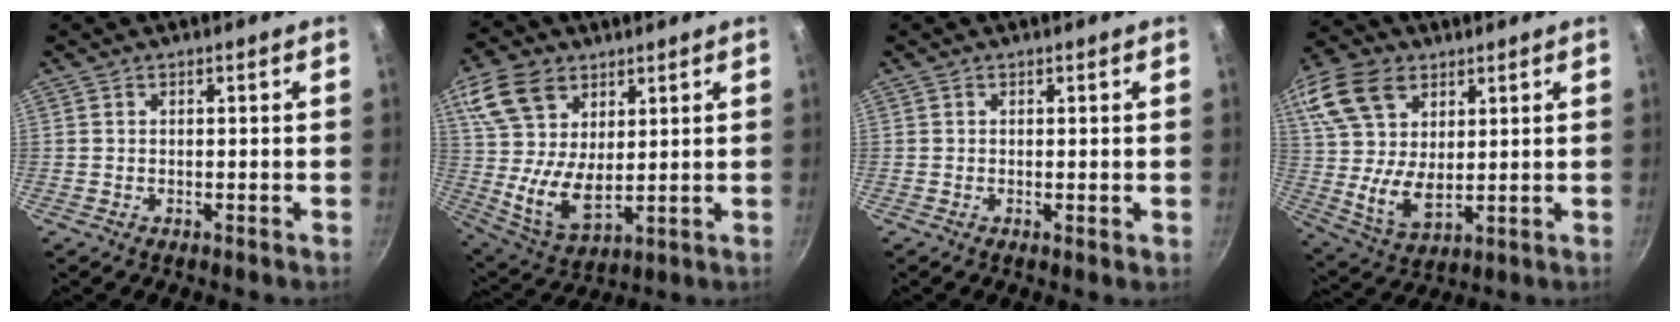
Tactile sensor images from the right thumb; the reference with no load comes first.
{"total": 15.6, "force": [6.8, 10.1, 9.8], "torque": [-0.182, -0.028, 0.136]}
{"total": 0.7, "force": [0.0, 0.1, 0.7], "torque": [-0.011, -0.003, -0.002]}
{"total": 21.3, "force": [9.8, 13.8, 12.8], "torque": [-0.279, -0.003, 0.194]}